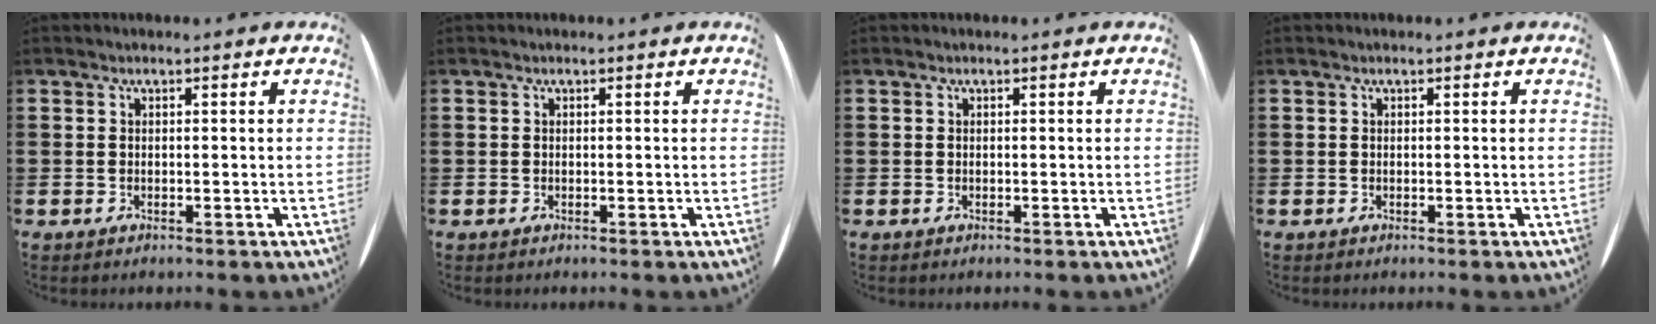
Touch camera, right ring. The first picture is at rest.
{"total": 0.0}
{"total": 0.0}
{"total": 0.0}